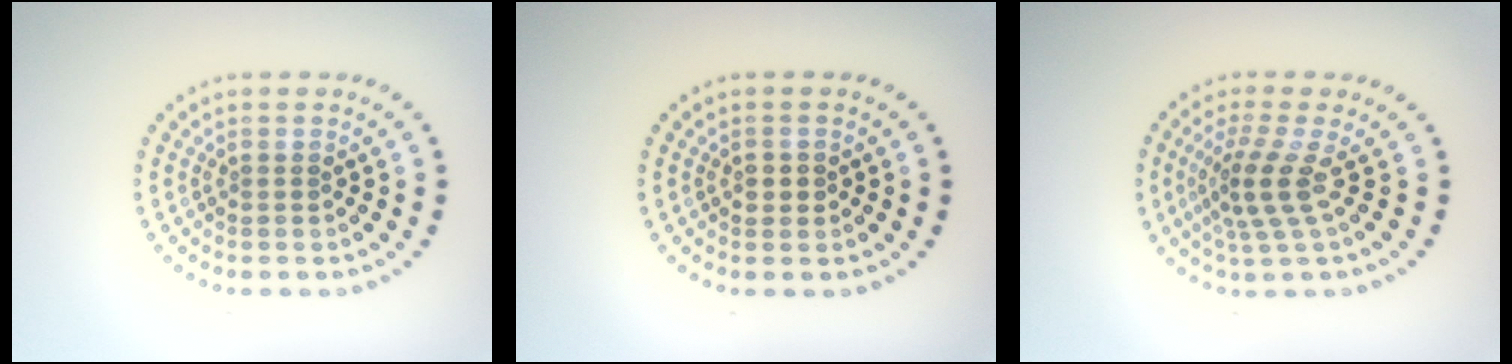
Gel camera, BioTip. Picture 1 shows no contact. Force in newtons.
{"total": 1.0, "press": 0.9, "slide": 0.1}
{"total": 3.4, "press": 2.4, "slide": 2.5}